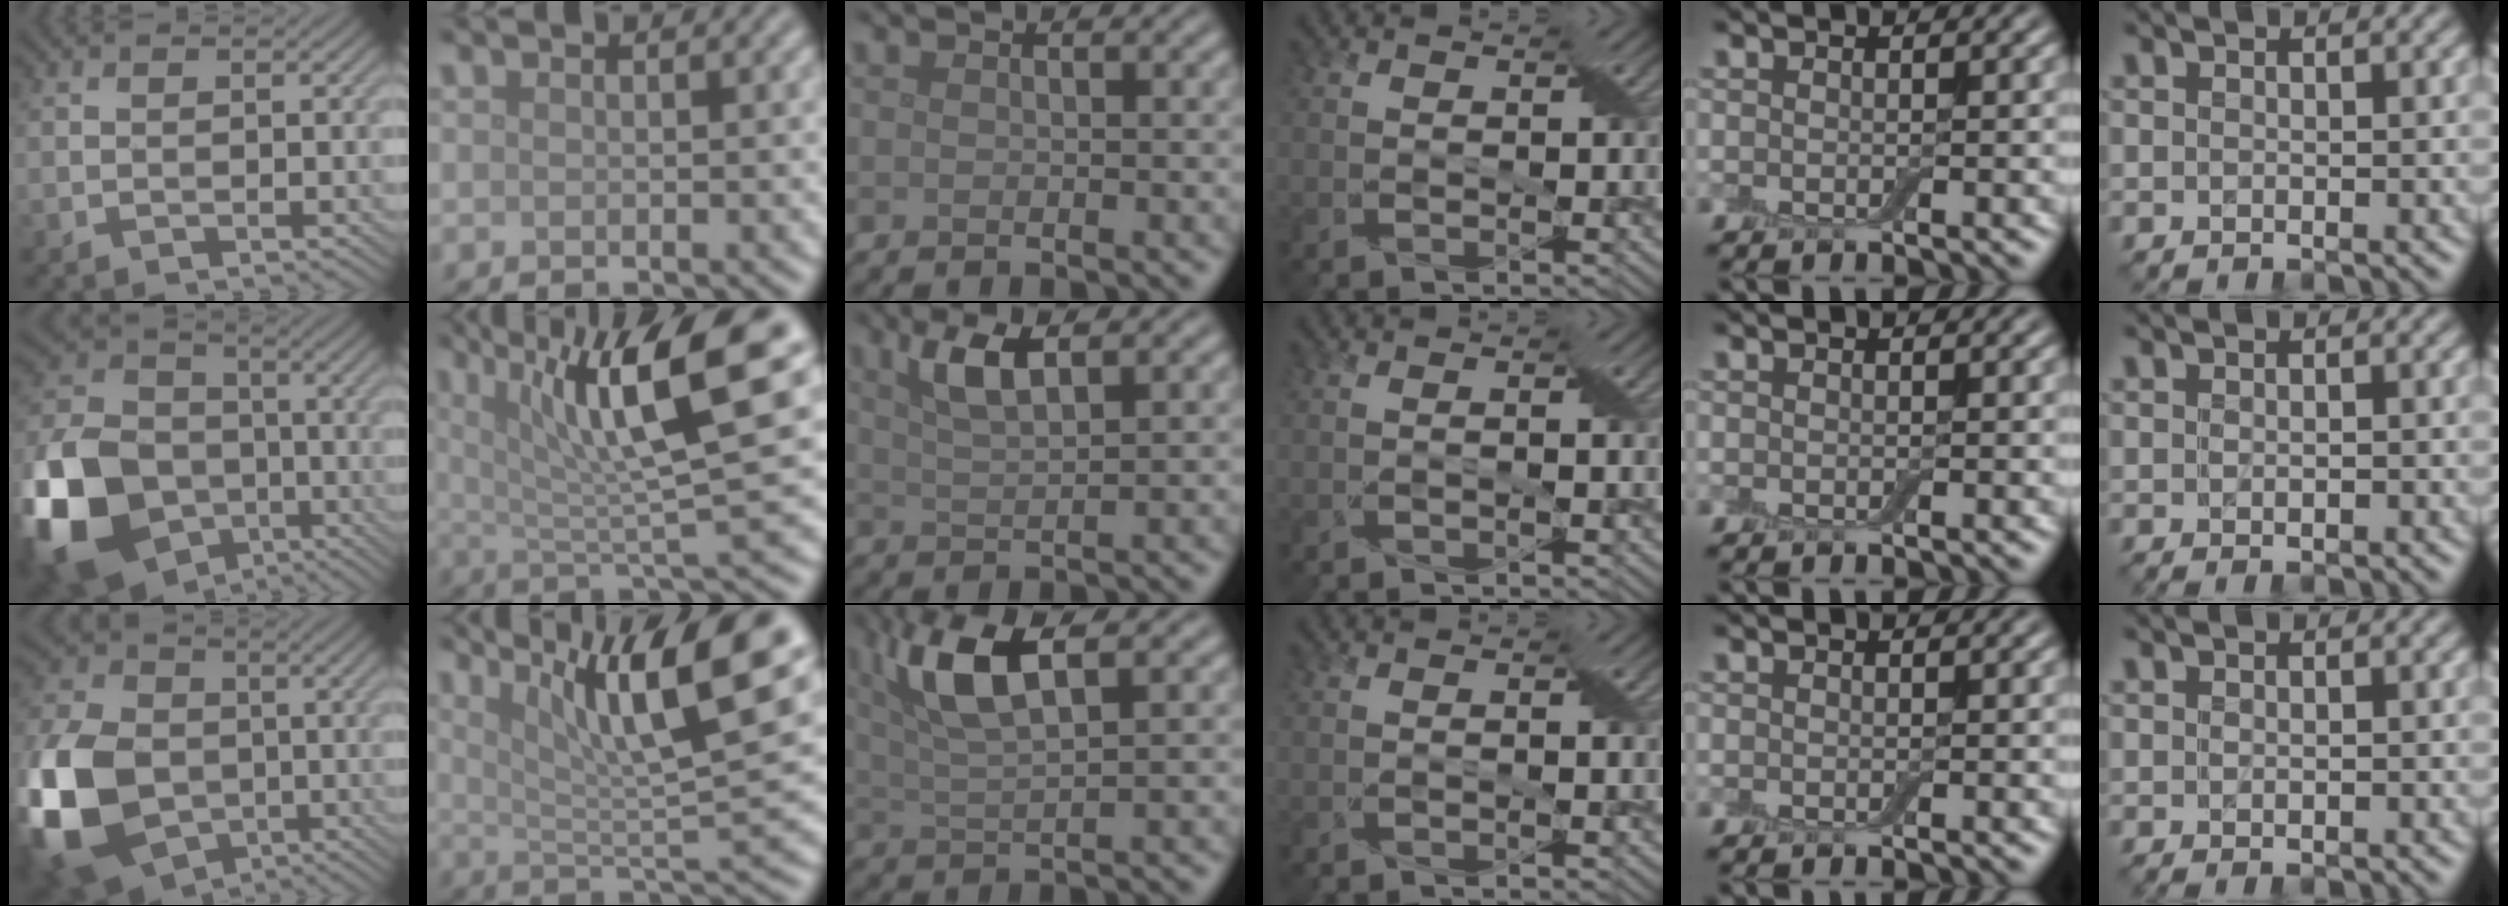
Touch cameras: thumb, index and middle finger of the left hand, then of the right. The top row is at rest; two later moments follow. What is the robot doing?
{"motion": "open", "object": "airpods case & airpods"}